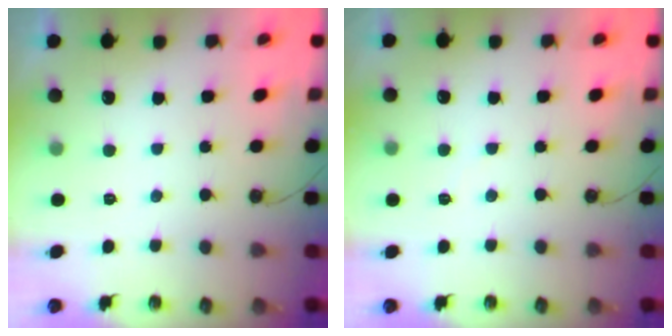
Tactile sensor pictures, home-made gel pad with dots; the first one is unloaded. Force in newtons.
{"total": 2.4, "press": 2.4, "slide": 0.4}